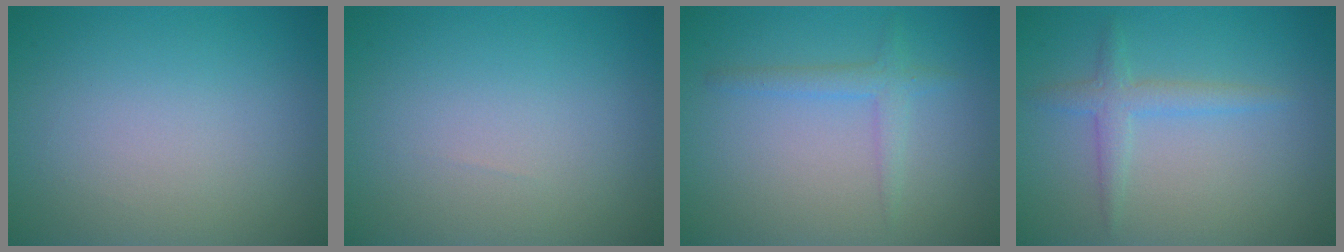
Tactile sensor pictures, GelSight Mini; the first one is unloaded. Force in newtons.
{"total": 0.0}
{"total": 1.7, "press": 1.7, "slide": 0.0}
{"total": 2.1, "press": 2.1, "slide": 0.1}